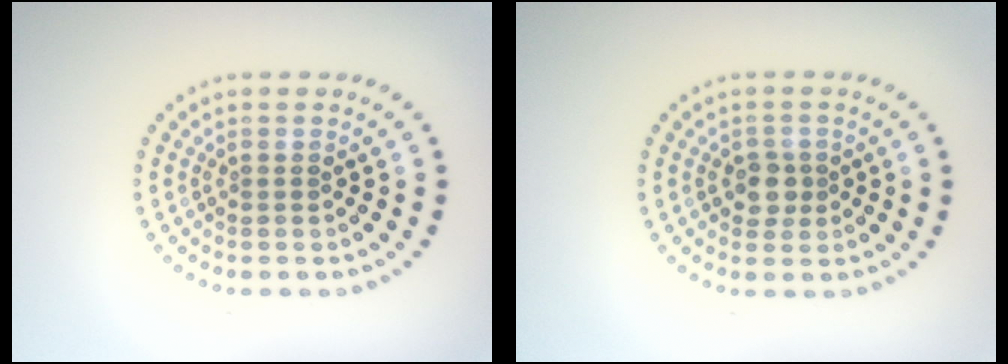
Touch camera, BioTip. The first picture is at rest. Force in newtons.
{"total": 2.0, "press": 1.8, "slide": 0.8}